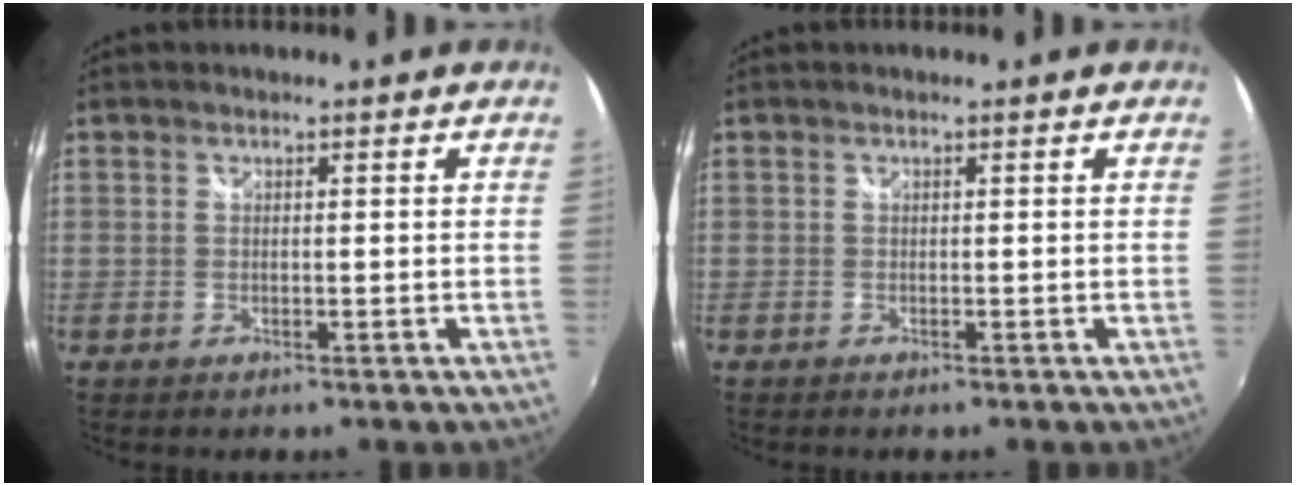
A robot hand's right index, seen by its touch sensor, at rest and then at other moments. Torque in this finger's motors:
{"motor_torque": [0.57, 0.30, 0.00, 0.00]}